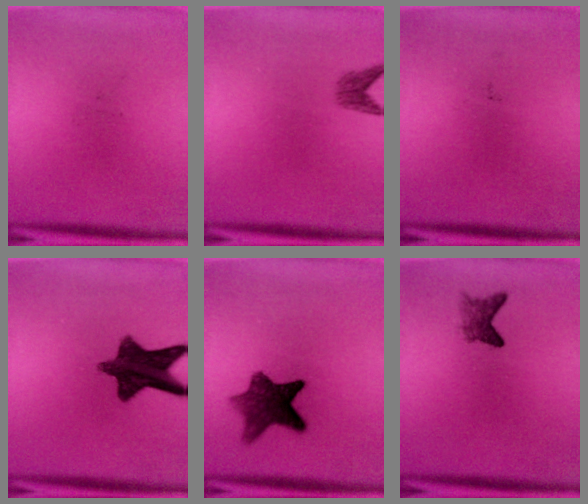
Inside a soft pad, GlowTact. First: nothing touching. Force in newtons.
{"total": 1.8}
{"total": 0.0}
{"total": 11.5}
{"total": 9.0}
{"total": 2.5}